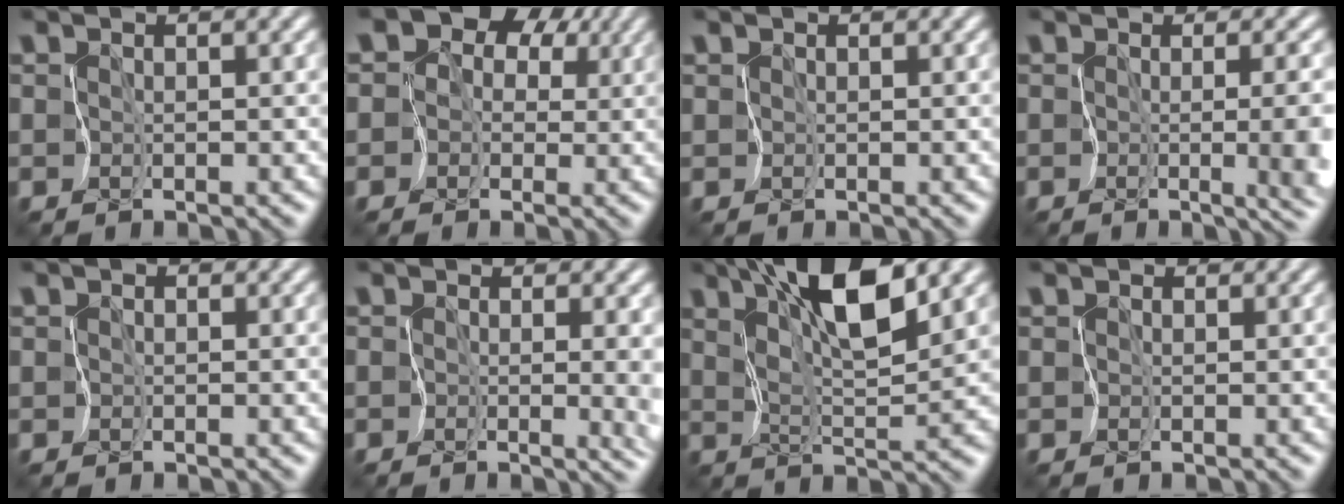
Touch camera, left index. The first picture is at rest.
{"total": 9.4, "force": [2.7, 7.7, 4.6], "torque": [-0.072, 0.045, -0.009]}
{"total": 0.7, "force": [0.3, 0.5, 0.3], "torque": [0.007, 0.010, -0.003]}
{"total": 6.2, "force": [-1.1, 2.2, 5.7], "torque": [-0.057, -0.020, -0.003]}
{"total": 1.1, "force": [0.2, 1.0, 0.5], "torque": [0.008, 0.015, -0.008]}
{"total": 3.8, "force": [-0.3, 1.6, 3.4], "torque": [-0.027, -0.008, -0.003]}
{"total": 8.6, "force": [5.2, 1.4, 6.7], "torque": [-0.123, 0.014, 0.089]}
{"total": 1.1, "force": [0.5, 0.8, 0.5], "torque": [0.002, 0.014, -0.001]}